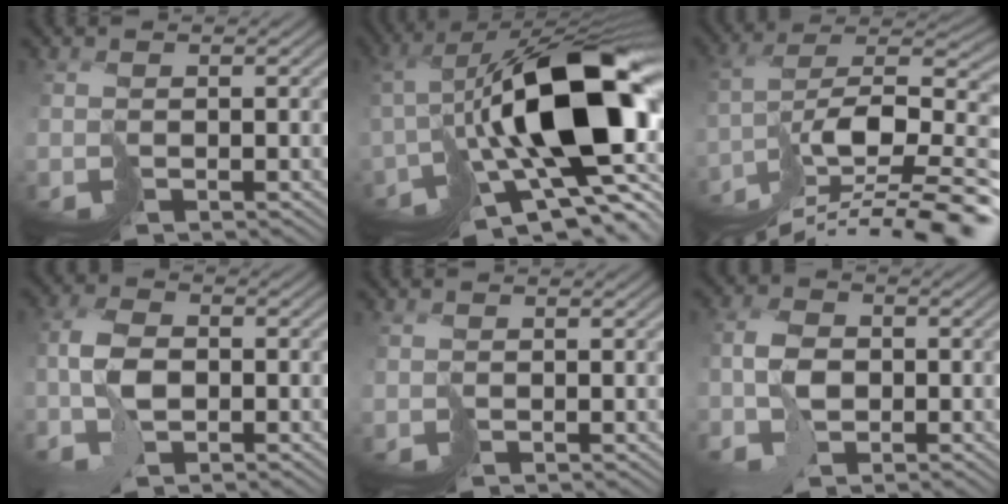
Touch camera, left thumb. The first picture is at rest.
{"total": 18.9, "force": [-2.4, 8.3, 16.8], "torque": [-0.282, -0.003, -0.027]}
{"total": 16.3, "force": [-11.0, 4.5, 11.0], "torque": [-0.186, 0.006, -0.171]}
{"total": 5.0, "force": [-1.4, 2.5, 4.0], "torque": [-0.091, 0.007, -0.038]}
{"total": 0.0}
{"total": 3.9, "force": [-1.1, 2.6, 2.6], "torque": [-0.054, 0.004, -0.031]}